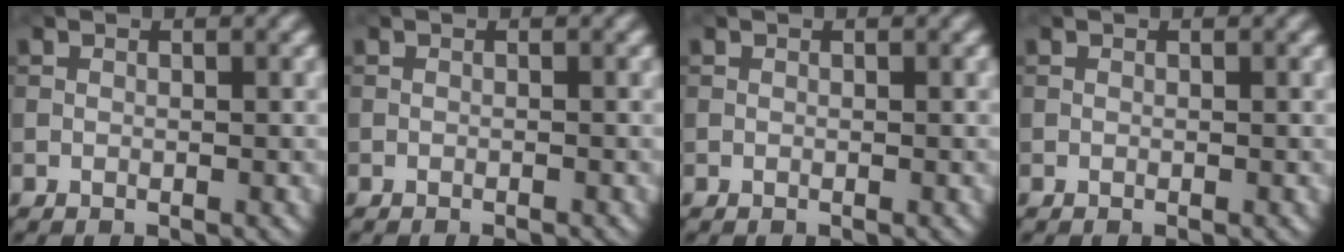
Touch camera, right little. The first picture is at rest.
{"total": 0.7, "force": [-0.6, 0.1, 0.4], "torque": [-0.007, -0.005, -0.011]}
{"total": 0.0}
{"total": 0.0}